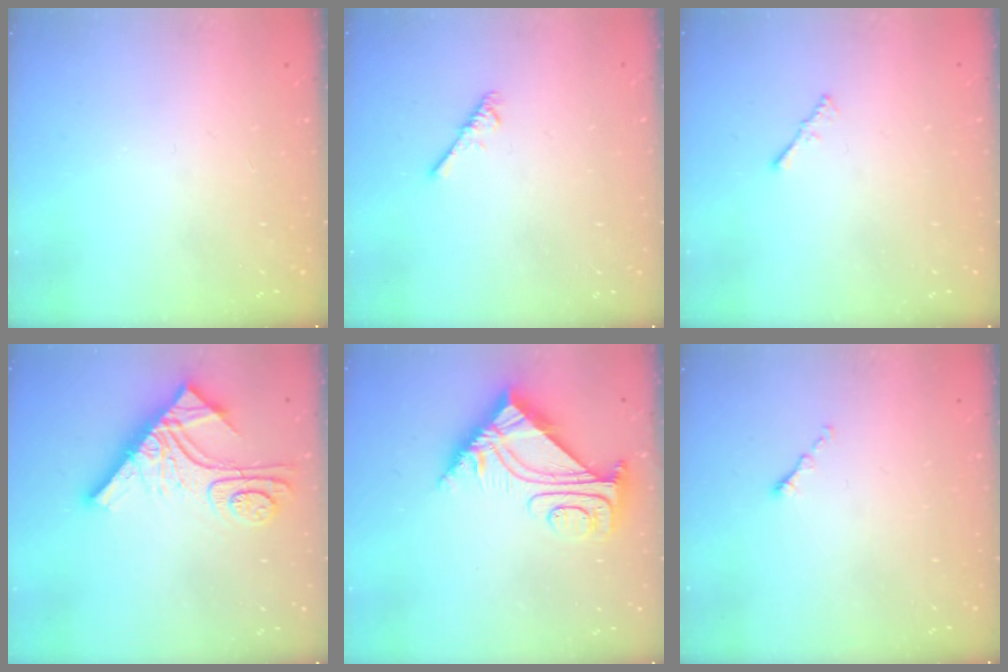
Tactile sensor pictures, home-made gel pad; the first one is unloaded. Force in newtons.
{"total": 2.6, "press": 2.5, "slide": 0.5}
{"total": 0.7, "press": 0.6, "slide": 0.3}
{"total": 13.7, "press": 13.6, "slide": 1.2}
{"total": 8.0, "press": 8.0, "slide": 1.0}
{"total": 0.6, "press": 0.5, "slide": 0.2}